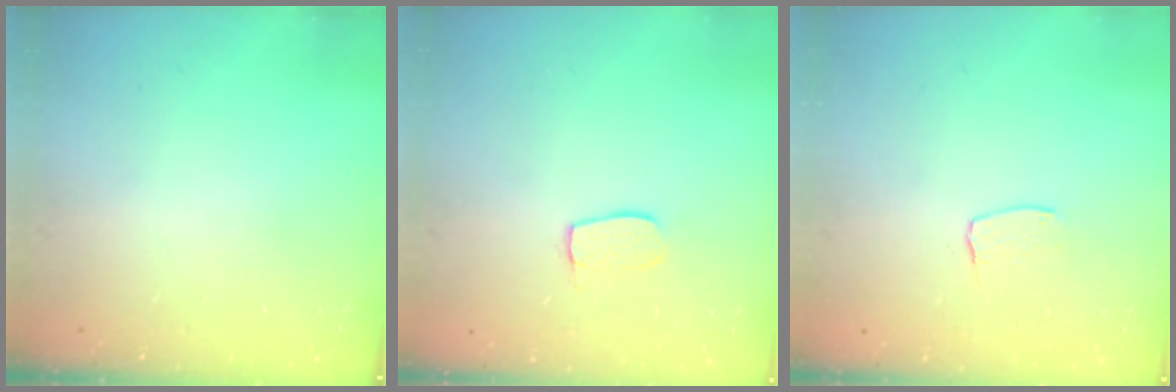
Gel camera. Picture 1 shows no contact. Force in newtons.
{"total": 6.8, "press": 6.8, "slide": 0.4}
{"total": 4.7, "press": 4.7, "slide": 0.3}